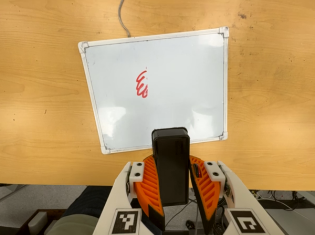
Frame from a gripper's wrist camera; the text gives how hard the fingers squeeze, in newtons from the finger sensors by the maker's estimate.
{"total": 9.0, "left": 8.7, "right": 9.3}